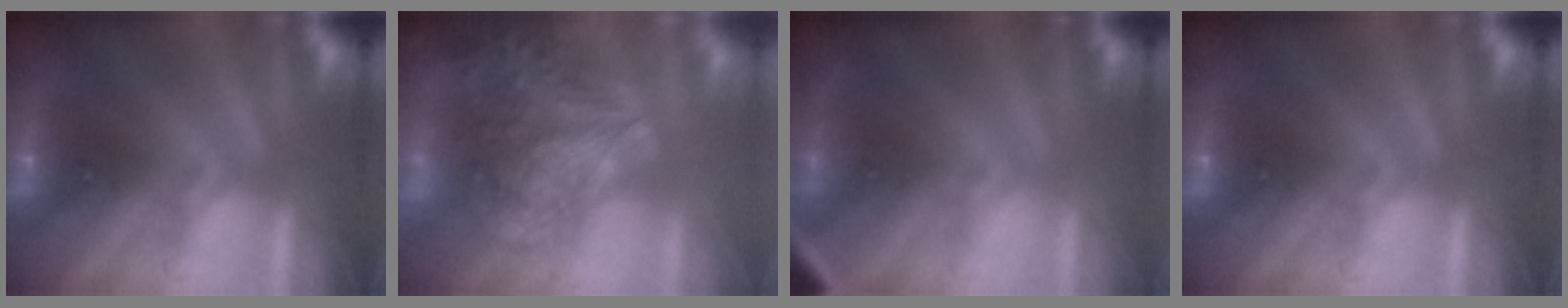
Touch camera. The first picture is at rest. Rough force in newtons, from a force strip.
{"total": 9.2}
{"total": 2.8}
{"total": 0.0}